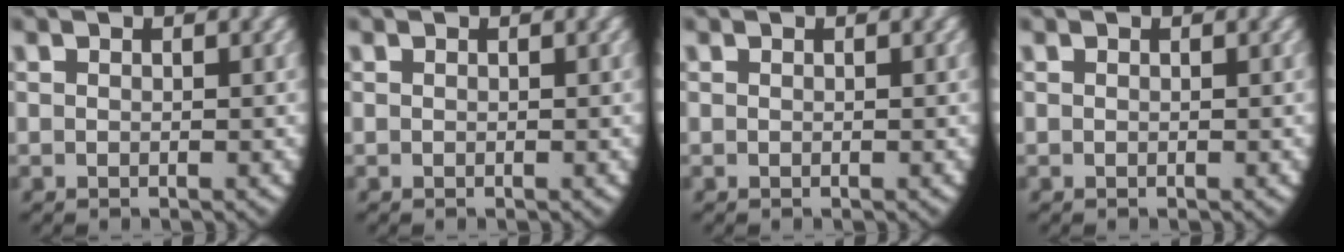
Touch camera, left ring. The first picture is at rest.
{"total": 0.0}
{"total": 0.0}
{"total": 0.0}